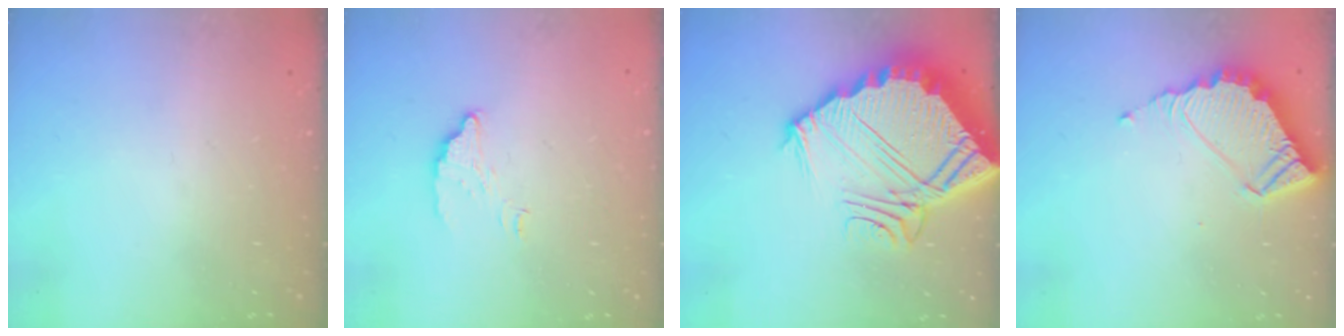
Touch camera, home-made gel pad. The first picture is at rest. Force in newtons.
{"total": 3.6, "press": 3.6, "slide": 0.2}
{"total": 13.3, "press": 13.2, "slide": 1.2}
{"total": 7.6, "press": 7.6, "slide": 0.5}